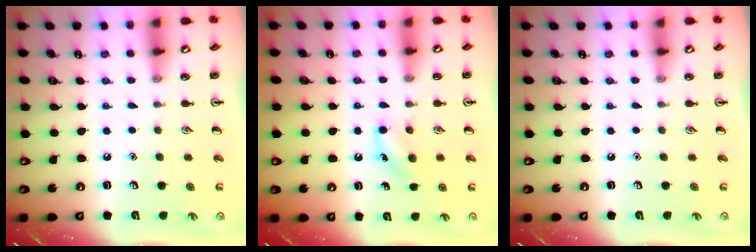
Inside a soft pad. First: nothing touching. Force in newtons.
{"total": 6.9, "press": 6.7, "slide": 1.8}
{"total": 0.0}